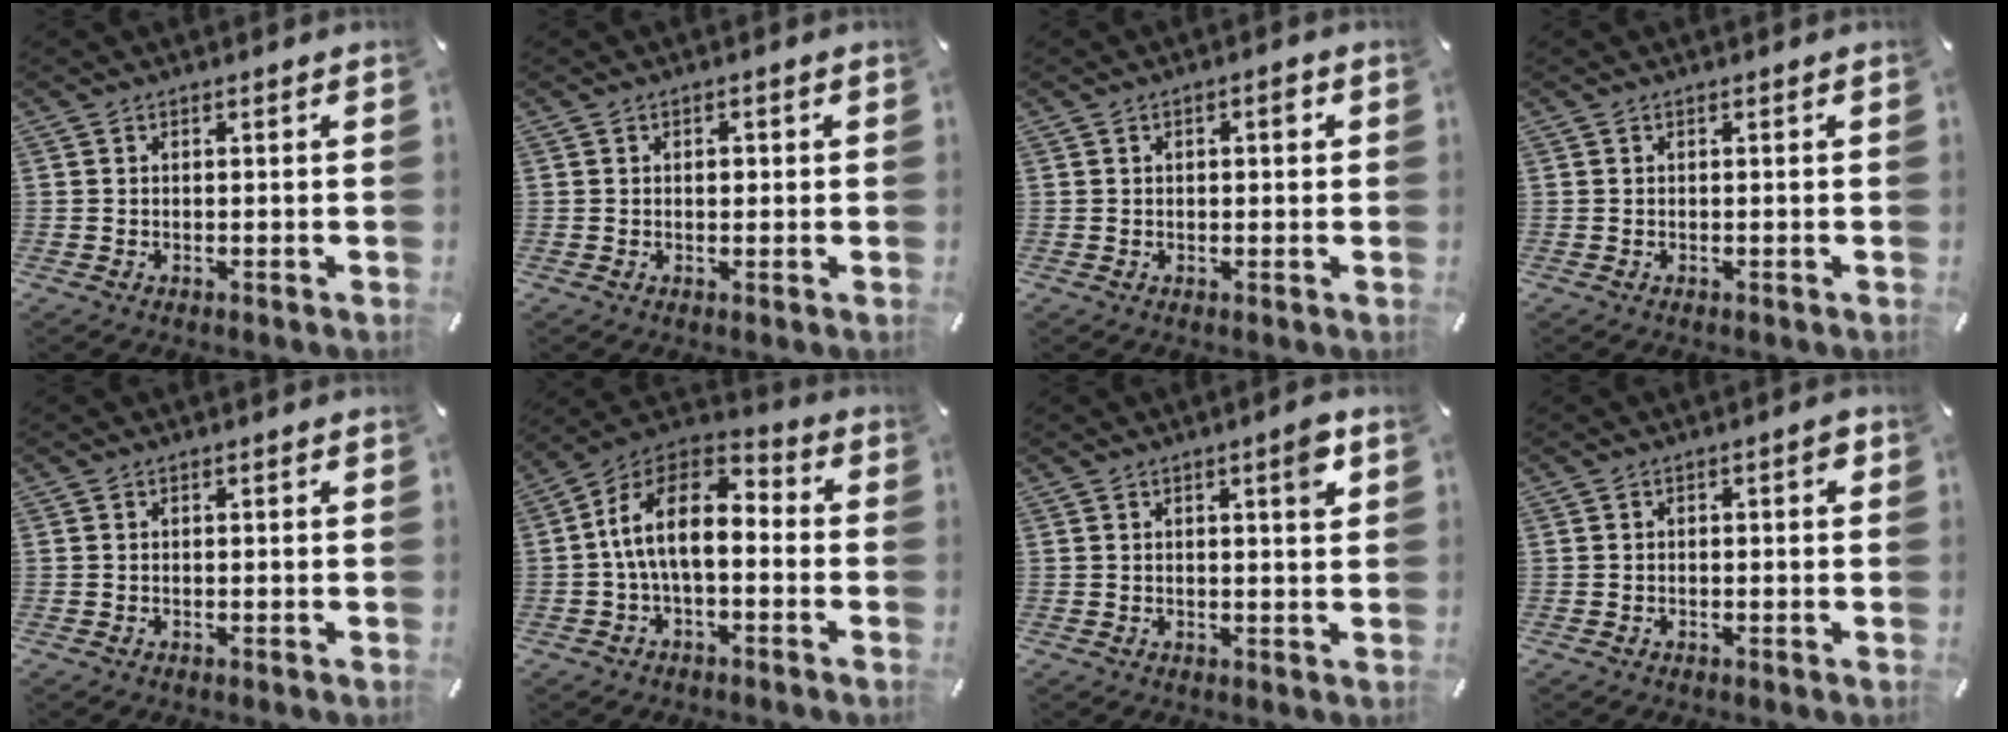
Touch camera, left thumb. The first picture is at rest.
{"total": 1.4, "force": [0.1, 1.2, 0.8], "torque": [-0.008, 0.004, -0.002]}
{"total": 2.1, "force": [0.4, 1.1, 1.7], "torque": [-0.026, 0.005, 0.003]}
{"total": 0.0}
{"total": 0.0}
{"total": 13.2, "force": [-0.9, 7.5, 10.8], "torque": [-0.224, 0.010, -0.018]}
{"total": 4.3, "force": [1.8, 0.8, 3.9], "torque": [-0.053, -0.006, 0.023]}
{"total": 2.0, "force": [-0.2, 0.8, 1.8], "torque": [-0.033, 0.008, -0.006]}